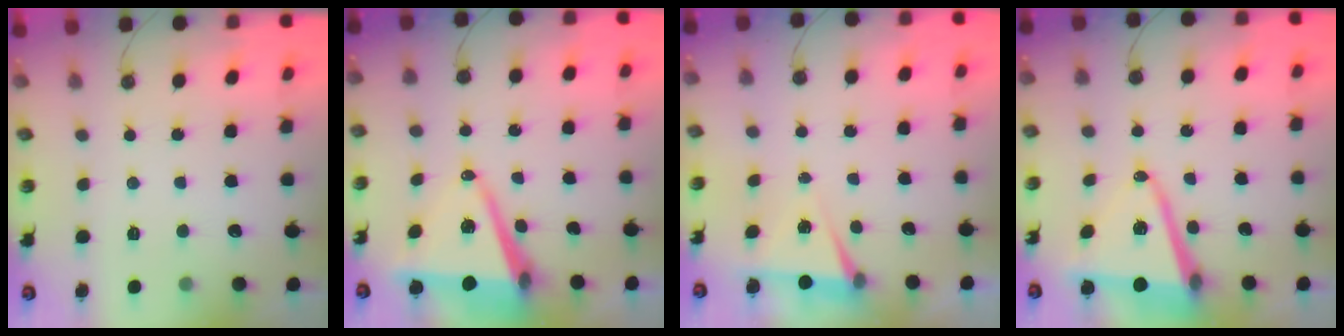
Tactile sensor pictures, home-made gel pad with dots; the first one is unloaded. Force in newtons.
{"total": 11.0, "press": 10.2, "slide": 4.1}
{"total": 5.1, "press": 2.3, "slide": 4.5}
{"total": 12.3, "press": 11.9, "slide": 3.0}